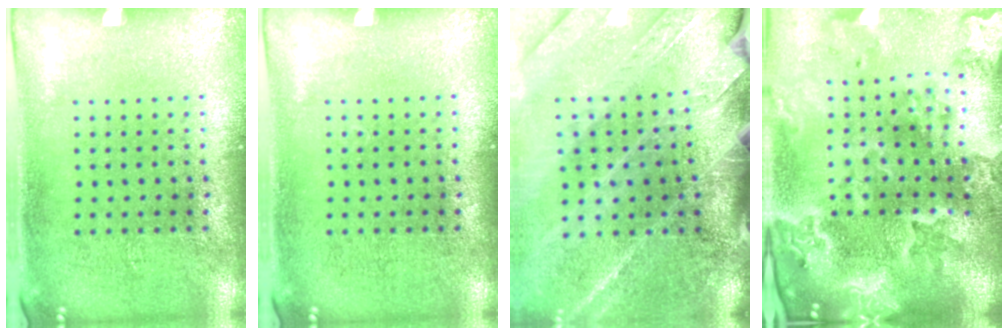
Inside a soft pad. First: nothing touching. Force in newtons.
{"total": 0.0}
{"total": 3.3, "press": 3.0, "slide": 1.5}
{"total": 4.5, "press": 3.7, "slide": 2.7}